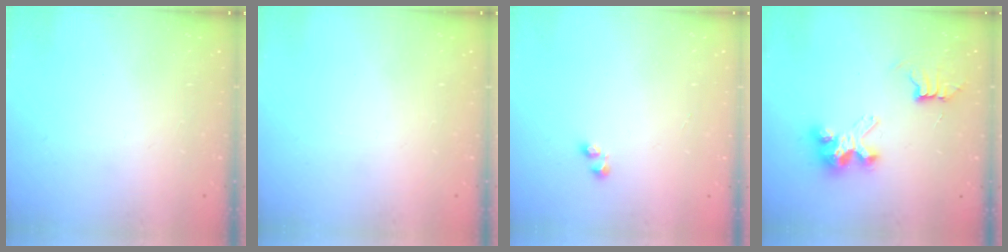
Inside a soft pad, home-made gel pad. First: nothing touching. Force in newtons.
{"total": 0.0}
{"total": 1.1, "press": 0.9, "slide": 0.7}
{"total": 8.4, "press": 8.3, "slide": 0.6}